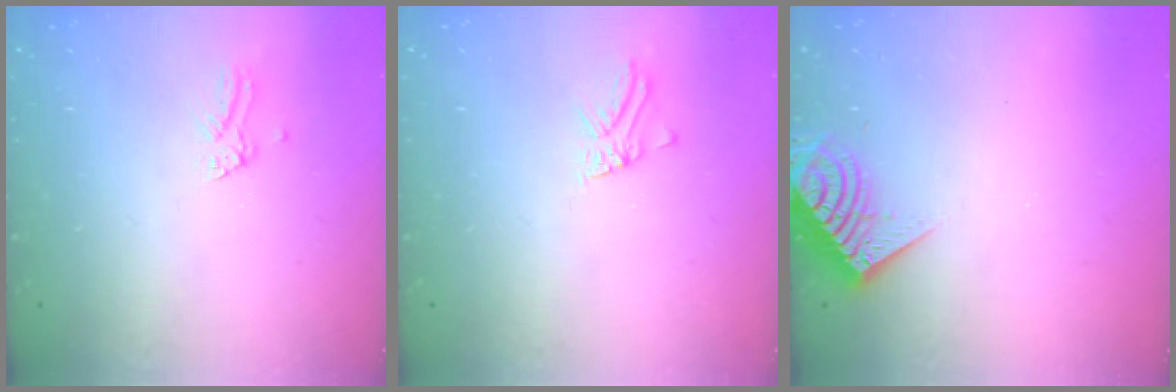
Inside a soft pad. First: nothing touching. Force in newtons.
{"total": 1.4, "press": 1.4, "slide": 0.1}
{"total": 9.2, "press": 9.2, "slide": 0.9}